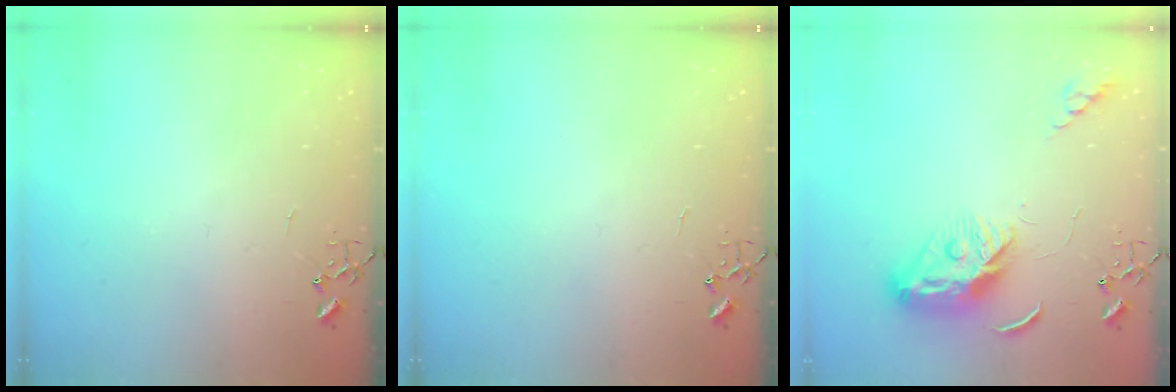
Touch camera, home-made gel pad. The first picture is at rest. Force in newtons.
{"total": 0.0}
{"total": 9.5, "press": 9.5, "slide": 0.5}